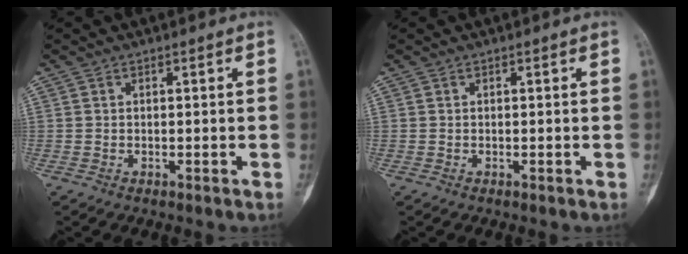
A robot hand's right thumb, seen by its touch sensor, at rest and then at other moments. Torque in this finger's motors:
{"motor_torque": [0.00, 0.00, 0.04, -0.04, 0.00]}